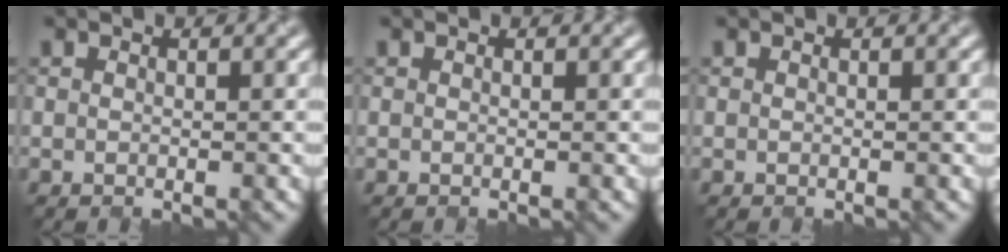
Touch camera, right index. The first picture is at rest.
{"total": 0.0}
{"total": 0.0}